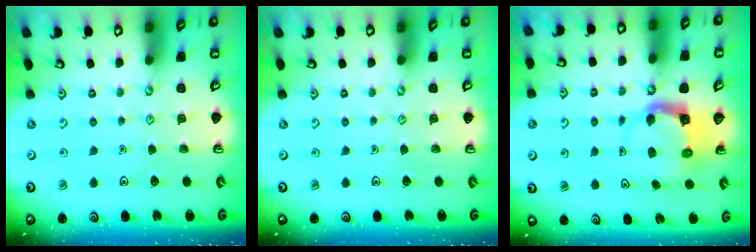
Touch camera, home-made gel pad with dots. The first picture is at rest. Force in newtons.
{"total": 0.0}
{"total": 3.7, "press": 3.6, "slide": 0.4}